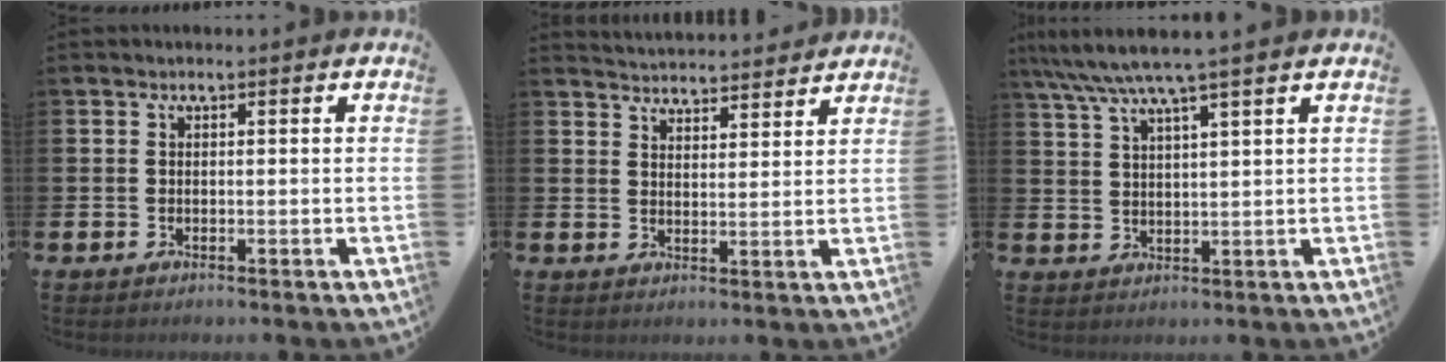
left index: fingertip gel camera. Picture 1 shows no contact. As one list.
[{"total": 4.3, "force": [4.2, 0.3, -0.4], "torque": [0.005, -0.034, 0.074]}, {"total": 5.8, "force": [4.9, 0.0, 3.1], "torque": [-0.078, -0.016, 0.087]}]